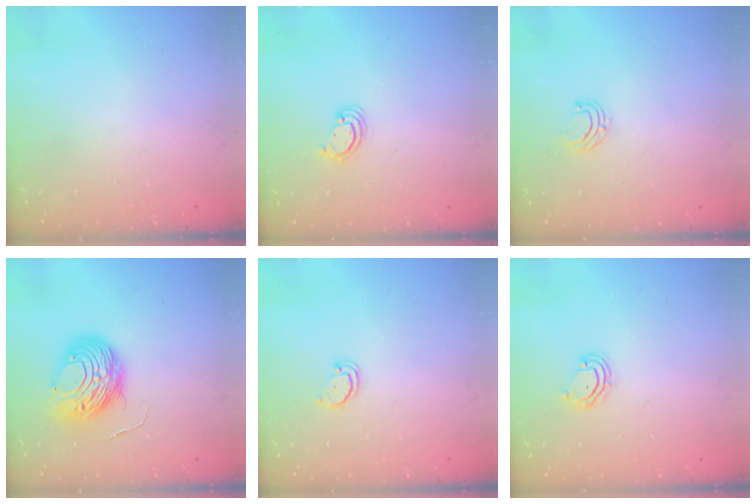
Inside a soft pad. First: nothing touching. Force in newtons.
{"total": 2.7, "press": 2.7, "slide": 0.2}
{"total": 4.8, "press": 4.8, "slide": 0.3}
{"total": 9.5, "press": 9.5, "slide": 0.8}
{"total": 2.0, "press": 2.0, "slide": 0.2}
{"total": 4.6, "press": 4.6, "slide": 0.3}